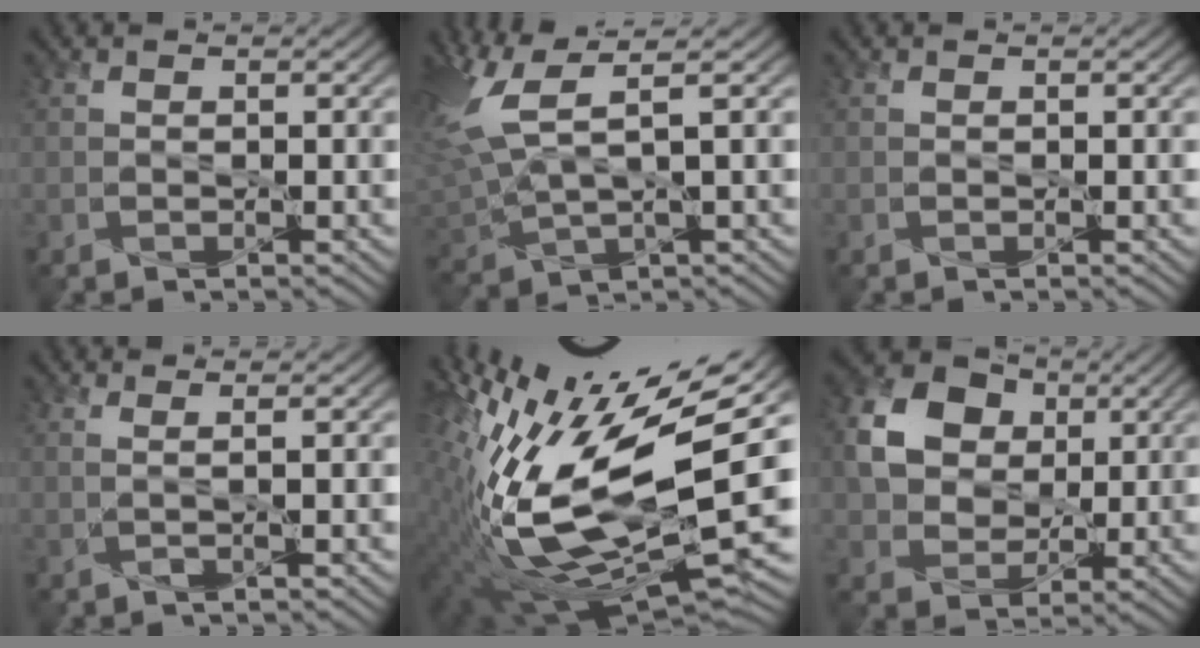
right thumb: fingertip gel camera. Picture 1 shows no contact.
{"total": 10.2, "force": [3.8, 3.8, 8.7], "torque": [-0.229, 0.006, 0.078]}
{"total": 0.0}
{"total": 1.3, "force": [0.4, 0.1, 1.2], "torque": [-0.025, 0.002, -0.002]}
{"total": 20.1, "force": [2.0, 9.2, 17.8], "torque": [-0.346, -0.026, 0.042]}
{"total": 9.0, "force": [2.3, 7.1, 5.1], "torque": [-0.121, 0.006, 0.033]}